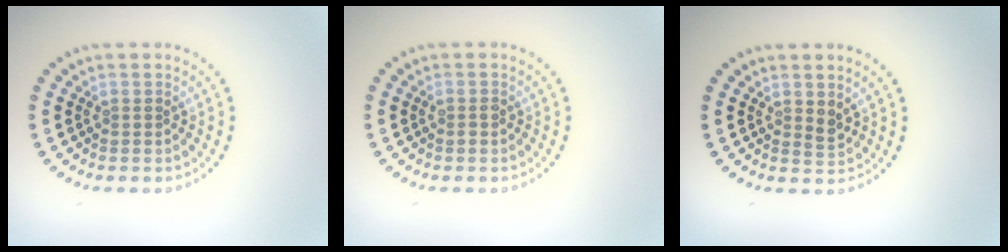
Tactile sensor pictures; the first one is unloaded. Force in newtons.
{"total": 0.7, "press": 0.7, "slide": 0.3}
{"total": 1.1, "press": 1.0, "slide": 0.4}